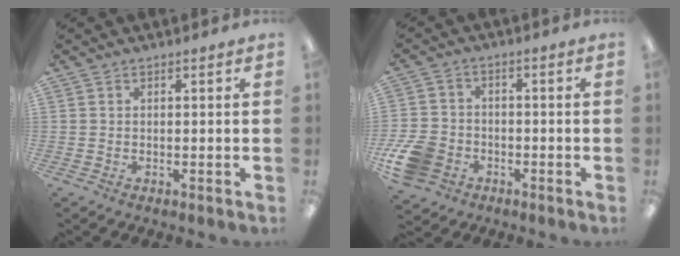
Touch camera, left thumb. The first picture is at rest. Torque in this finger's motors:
{"motor_torque": [-0.57, 1.22, 0.37, -0.24, 0.05]}